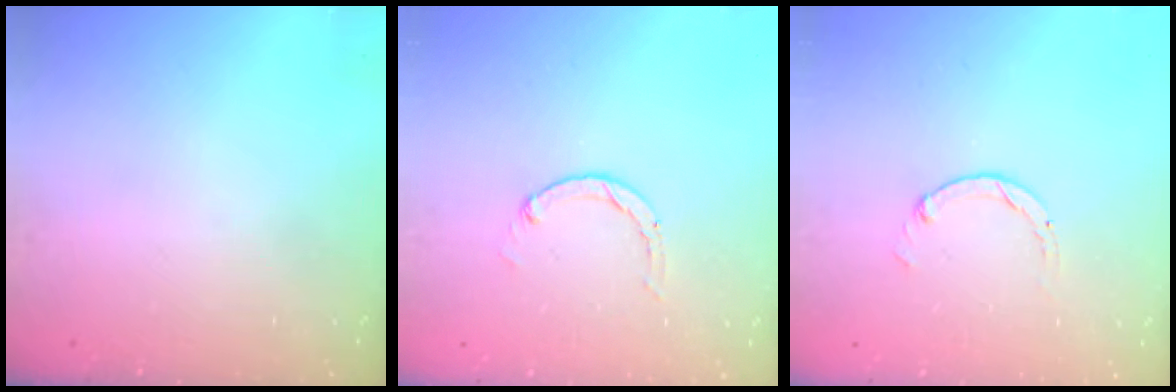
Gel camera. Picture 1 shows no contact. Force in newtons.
{"total": 0.0}
{"total": 0.7, "press": 0.7, "slide": 0.2}